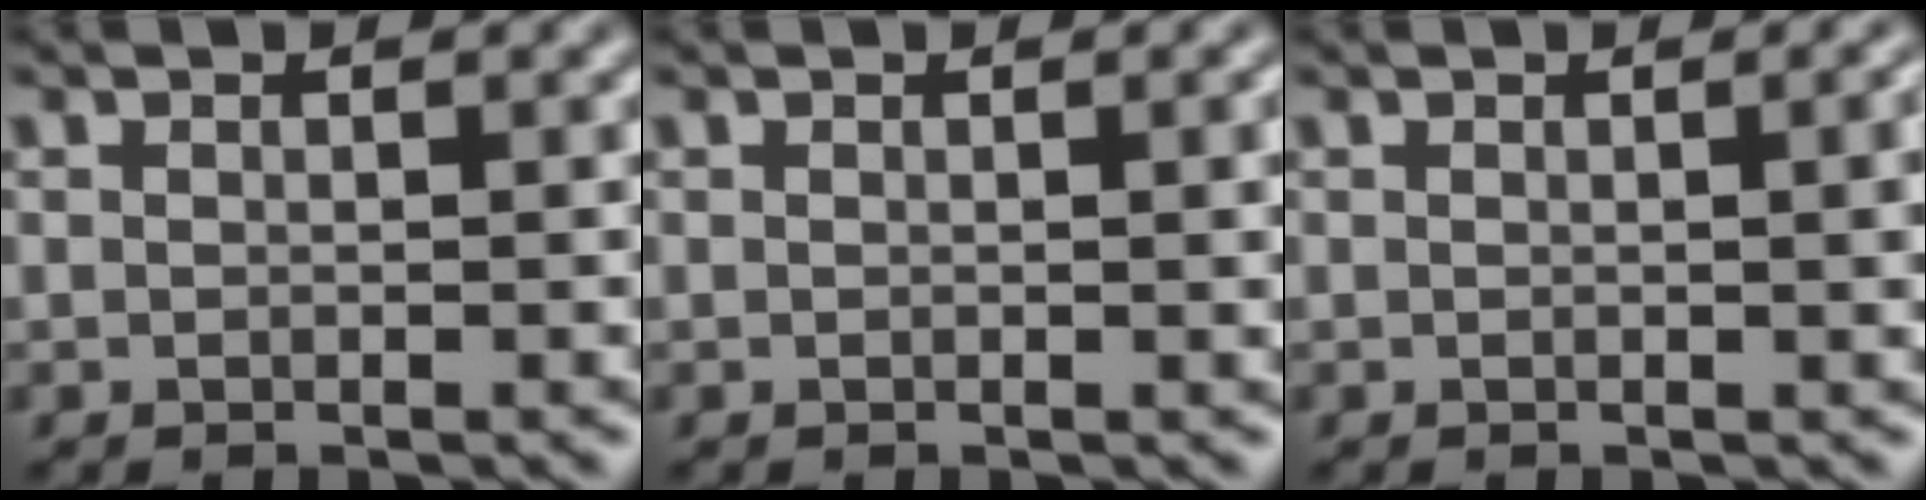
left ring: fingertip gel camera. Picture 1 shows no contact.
{"total": 1.8, "force": [0.1, 0.5, 1.7], "torque": [-0.019, 0.002, -0.001]}
{"total": 3.2, "force": [0.2, 1.1, 3.0], "torque": [-0.026, 0.006, 0.001]}